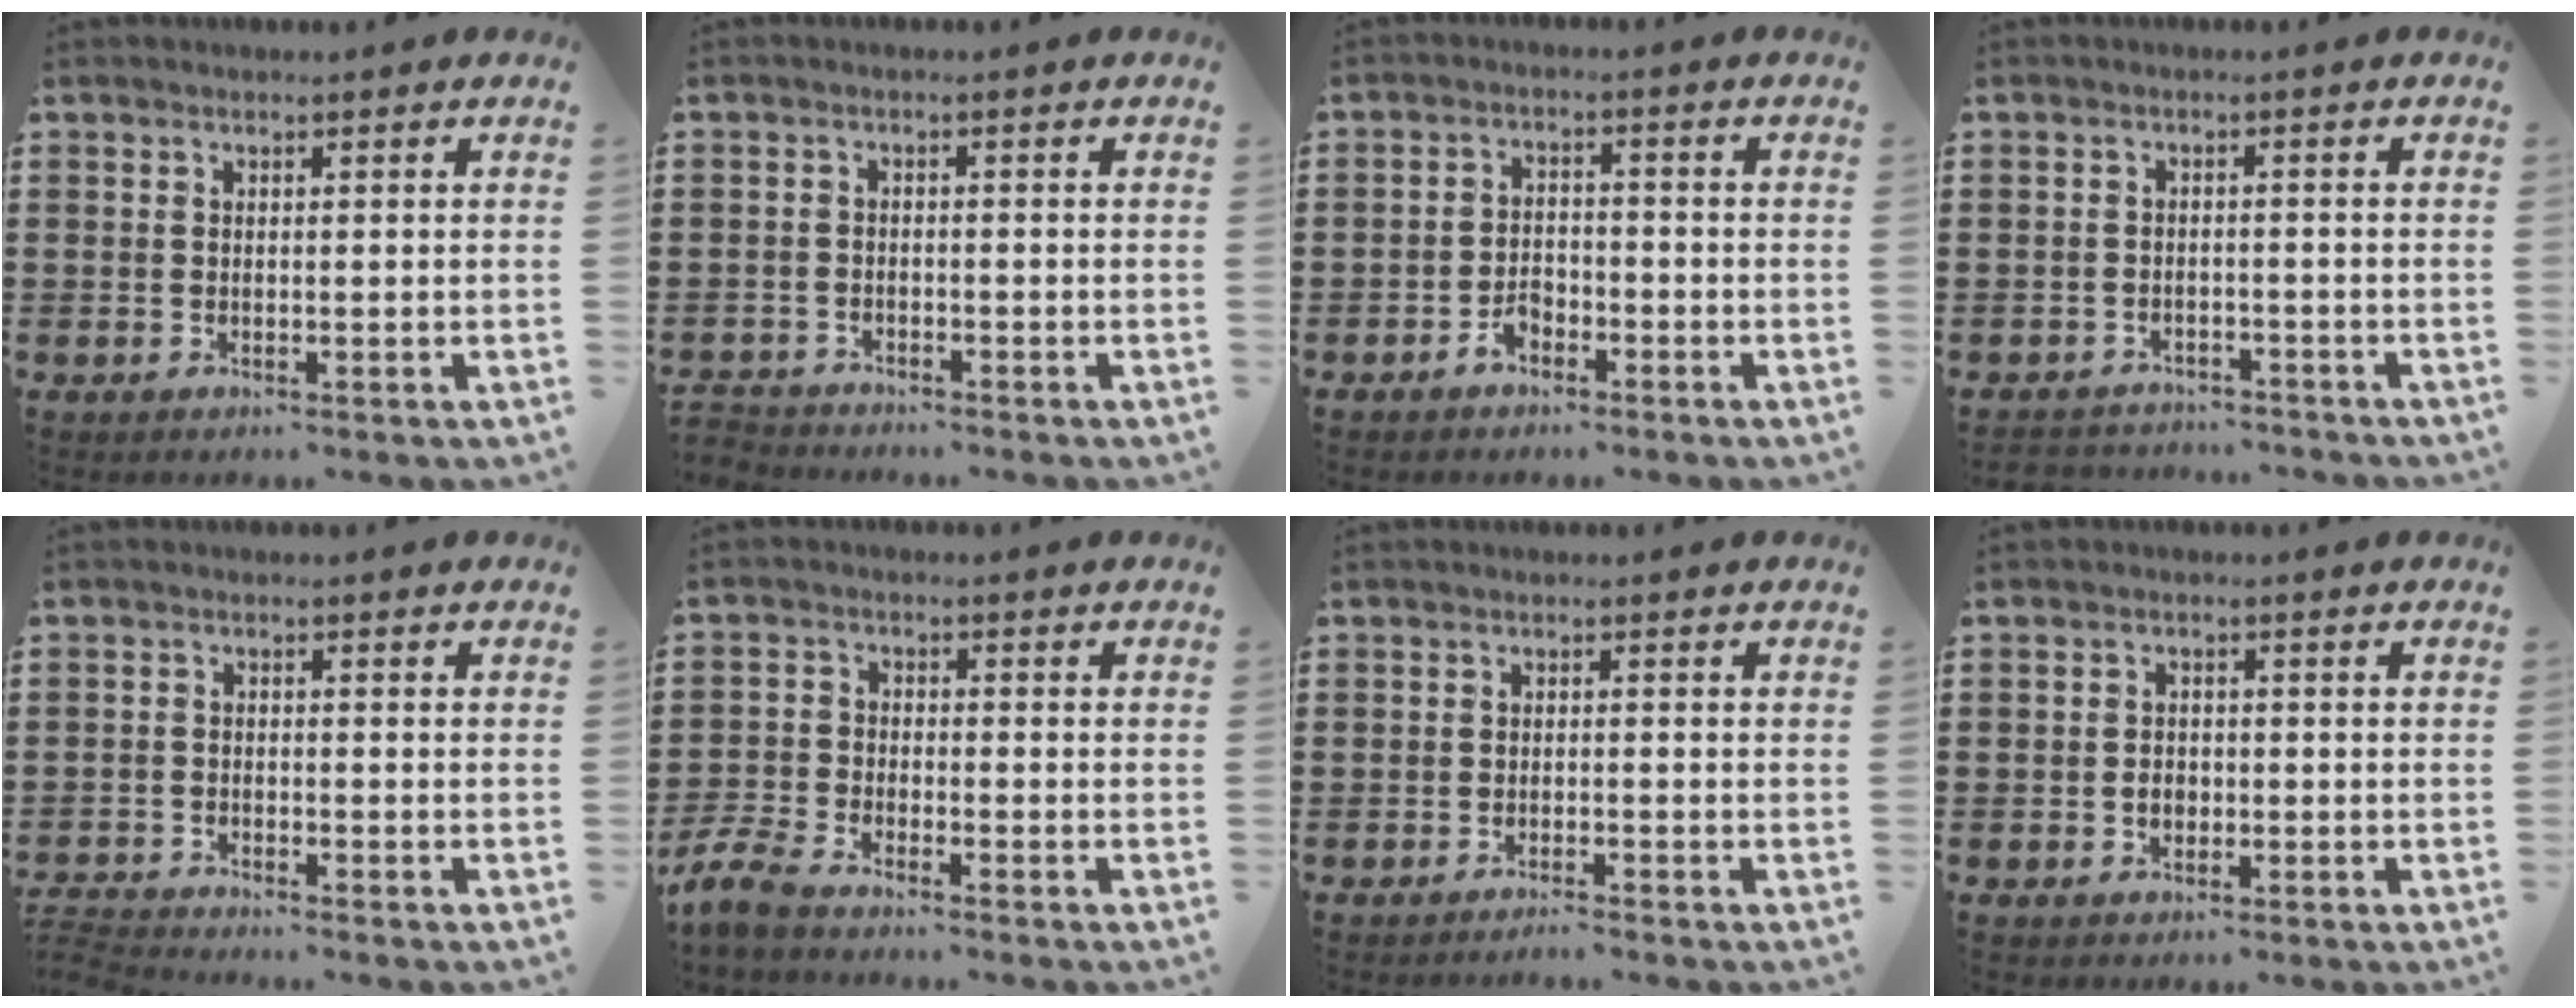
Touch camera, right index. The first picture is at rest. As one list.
[{"total": 2.1, "force": [-2.1, 0.4, -0.3], "torque": [-0.002, 0.002, -0.047]}, {"total": 2.8, "force": [-2.1, 1.5, 1.2], "torque": [-0.025, 0.008, -0.043]}, {"total": 1.1, "force": [-1.0, 0.4, -0.2], "torque": [0.001, 0.006, -0.024]}, {"total": 2.7, "force": [-2.7, 0.0, 0.0], "torque": [-0.009, -0.004, -0.059]}, {"total": 4.3, "force": [-4.1, 0.1, 1.3], "torque": [-0.060, -0.014, -0.090]}, {"total": 1.3, "force": [-1.2, -0.1, 0.4], "torque": [-0.008, 0.002, -0.023]}, {"total": 1.9, "force": [-0.6, 1.3, 1.2], "torque": [-0.026, 0.002, -0.012]}]